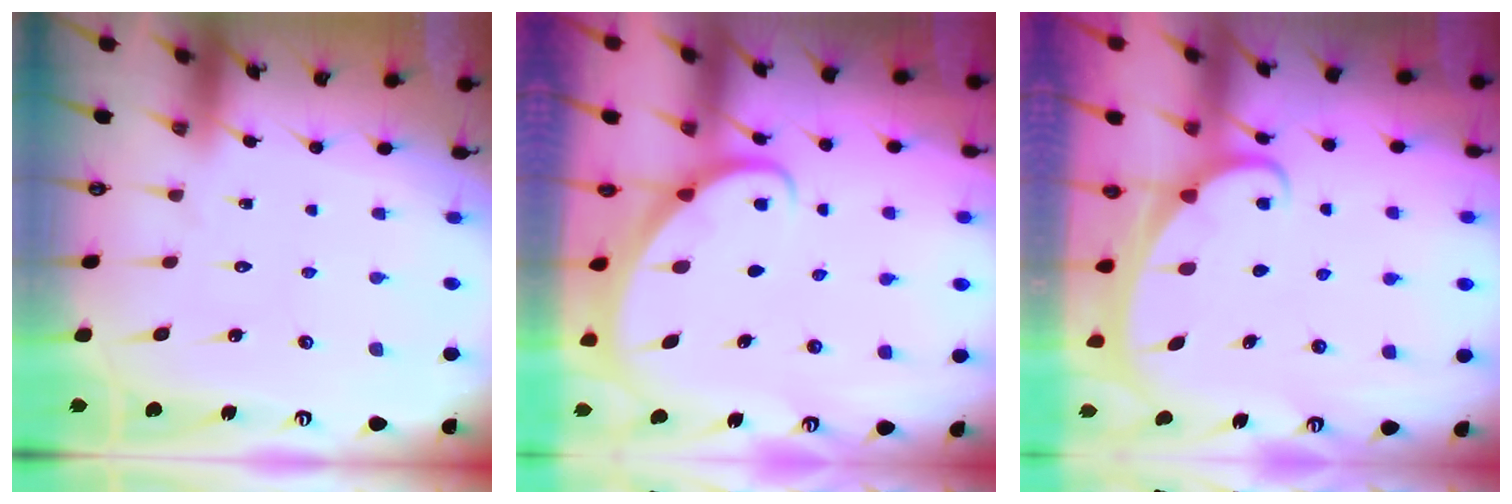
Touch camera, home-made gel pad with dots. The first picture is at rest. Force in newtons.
{"total": 2.4, "press": 2.4, "slide": 0.2}
{"total": 2.0, "press": 2.0, "slide": 0.1}